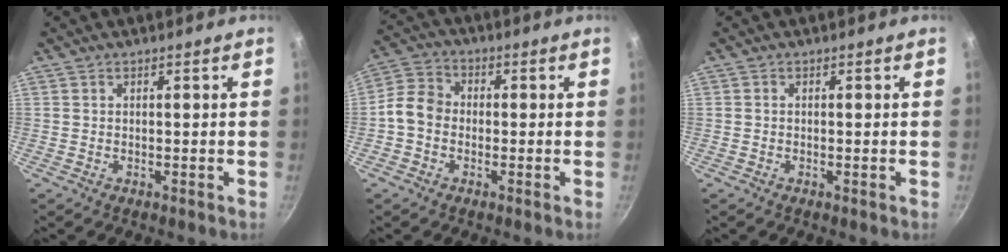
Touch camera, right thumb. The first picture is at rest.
{"total": 6.4, "force": [-1.2, 5.2, 3.5], "torque": [-0.050, 0.020, -0.044]}
{"total": 0.6, "force": [-0.3, 0.1, 0.5], "torque": [-0.012, 0.002, -0.007]}